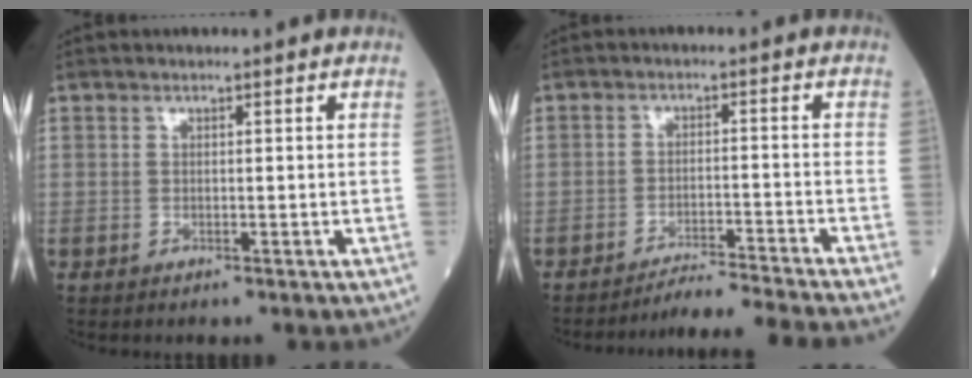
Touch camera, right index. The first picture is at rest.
{"total": 8.7, "force": [-8.0, -3.1, 1.6], "torque": [-0.011, -0.013, -0.127]}